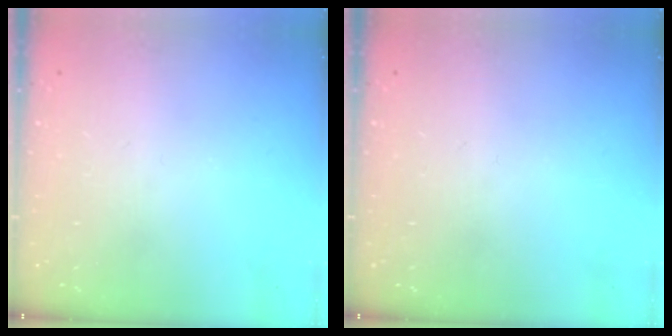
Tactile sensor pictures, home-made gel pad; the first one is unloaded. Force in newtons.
{"total": 0.0}